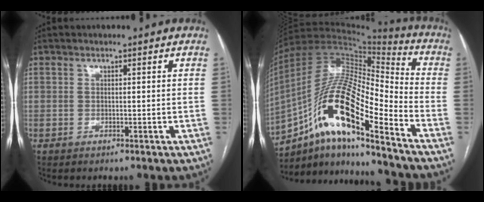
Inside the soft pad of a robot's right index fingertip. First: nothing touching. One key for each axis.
{"total": 19.7, "fx": -10.5, "fy": 3.8, "fz": 16.2, "tx": -0.324, "ty": 0.009, "tz": -0.186}